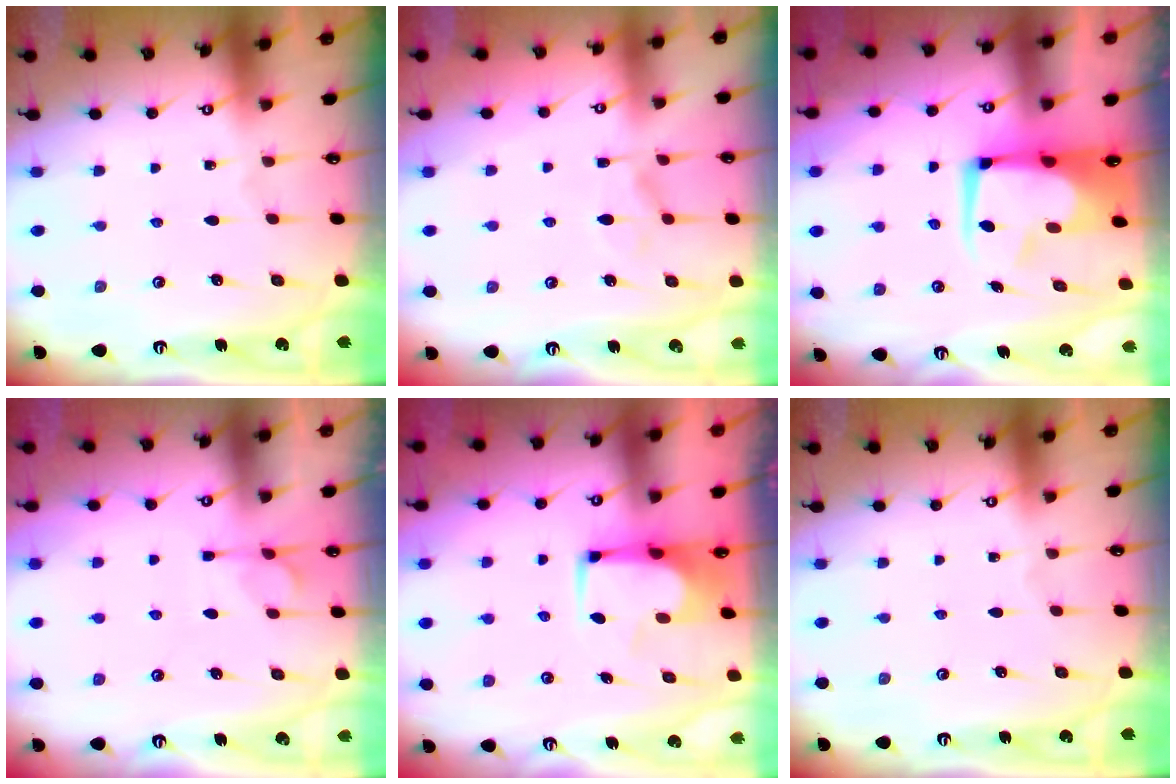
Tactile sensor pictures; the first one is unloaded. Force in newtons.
{"total": 1.4, "press": 0.3, "slide": 1.3}
{"total": 3.7, "press": 3.6, "slide": 0.9}
{"total": 3.8, "press": 3.6, "slide": 1.4}
{"total": 0.6, "press": 0.3, "slide": 0.5}
{"total": 0.0}